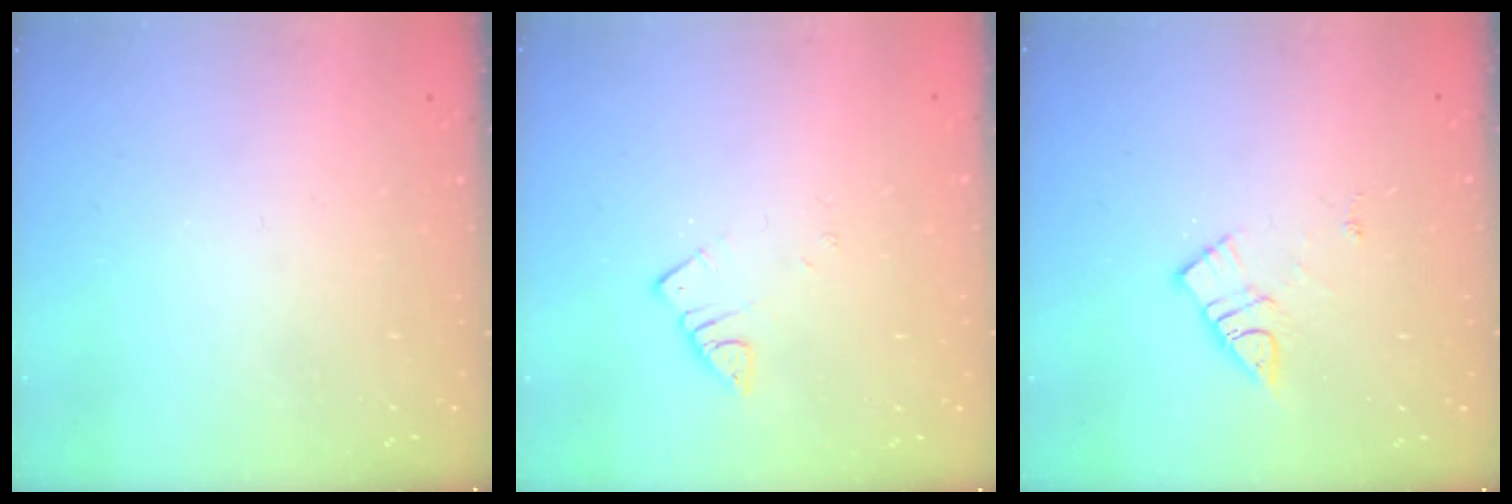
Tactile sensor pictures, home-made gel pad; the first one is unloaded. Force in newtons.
{"total": 2.5, "press": 2.5, "slide": 0.3}
{"total": 9.3, "press": 9.3, "slide": 0.5}